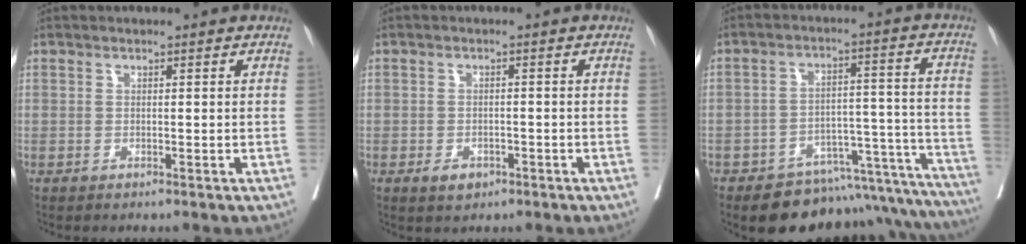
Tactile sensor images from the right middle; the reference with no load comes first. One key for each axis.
{"total": 2.6, "fx": -1.5, "fy": 1.7, "fz": 1.4, "tx": -0.022, "ty": 0.001, "tz": -0.014}
{"total": 18.2, "fx": -16.6, "fy": 5.1, "fz": 5.3, "tx": -0.004, "ty": 0.060, "tz": -0.213}